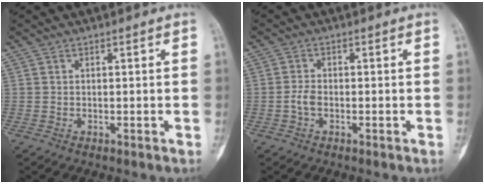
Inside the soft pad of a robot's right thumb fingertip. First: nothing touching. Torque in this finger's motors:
{"motor_torque": [0.18, -0.03, 0.24, -0.08, 0.03]}